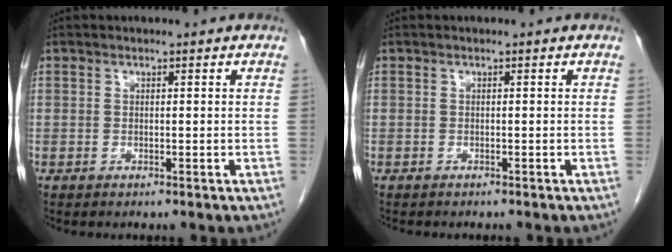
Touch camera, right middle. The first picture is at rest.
{"total": 2.5, "force": [-2.2, 0.8, 0.9], "torque": [-0.017, -0.005, -0.024]}